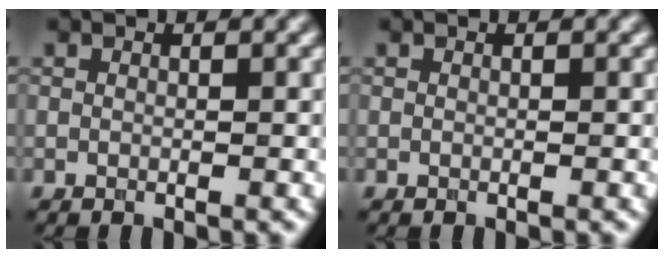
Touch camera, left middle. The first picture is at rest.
{"total": 0.0}